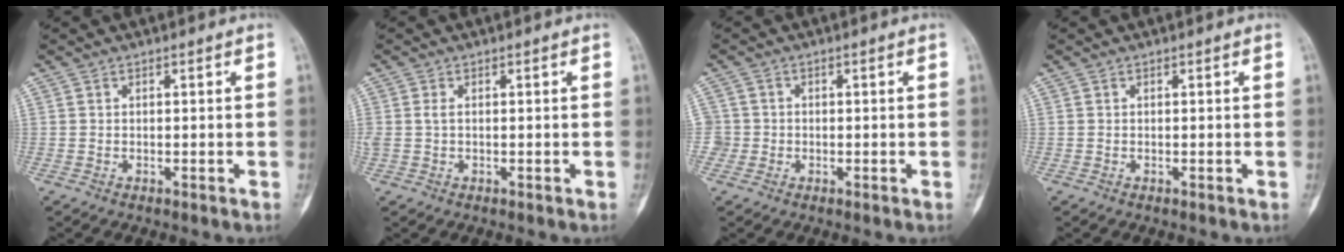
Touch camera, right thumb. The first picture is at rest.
{"total": 1.5, "force": [0.2, 0.9, 1.2], "torque": [-0.037, 0.005, 0.008]}
{"total": 2.6, "force": [-0.5, 2.5, -0.1], "torque": [0.017, 0.009, -0.014]}
{"total": 0.0}